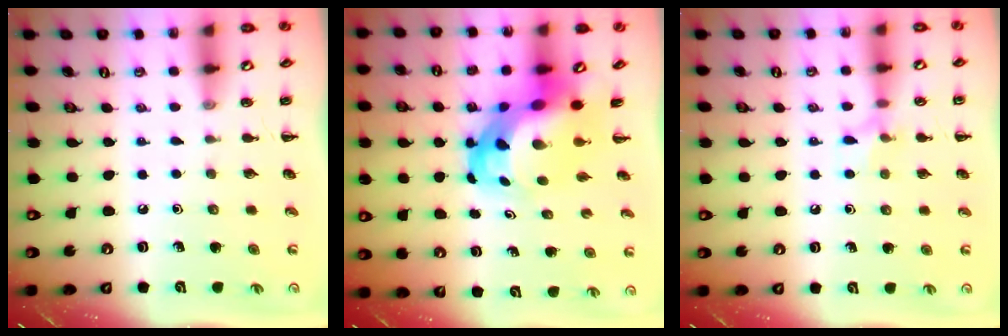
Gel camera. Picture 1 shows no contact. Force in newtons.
{"total": 8.0, "press": 7.6, "slide": 2.4}
{"total": 6.4, "press": 6.3, "slide": 1.5}